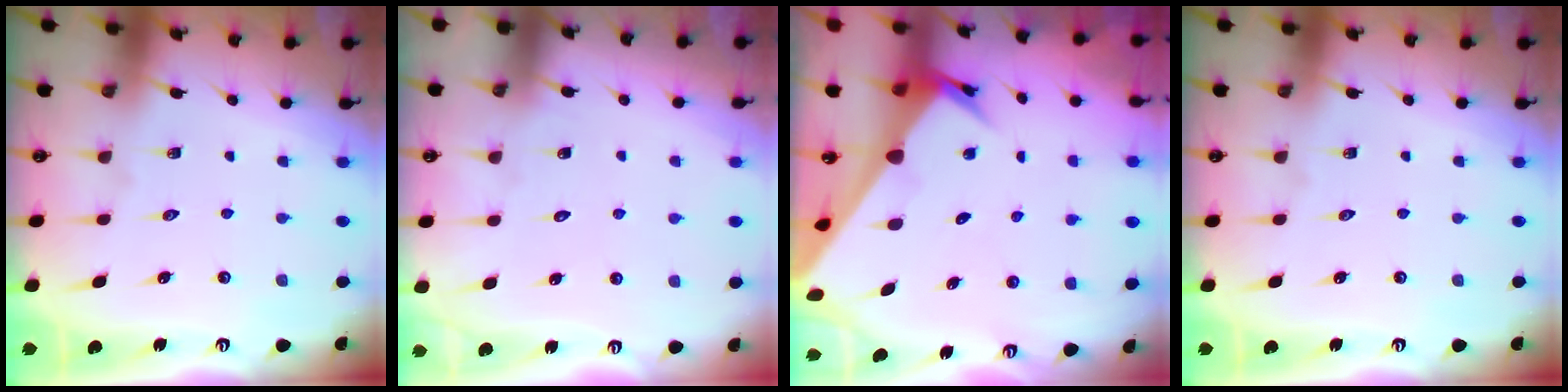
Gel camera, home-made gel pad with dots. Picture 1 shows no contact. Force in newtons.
{"total": 4.2, "press": 4.2, "slide": 0.3}
{"total": 3.6, "press": 3.6, "slide": 0.3}
{"total": 0.0}